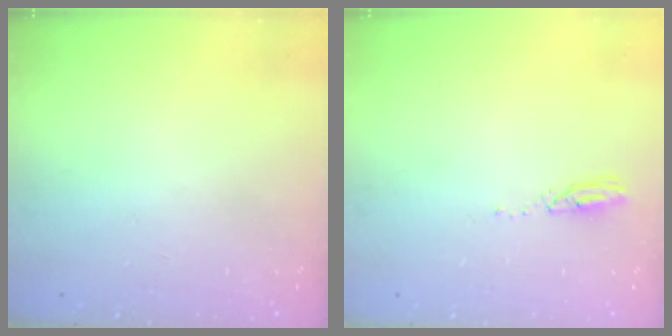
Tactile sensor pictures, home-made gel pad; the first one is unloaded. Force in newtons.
{"total": 3.0, "press": 3.0, "slide": 0.1}